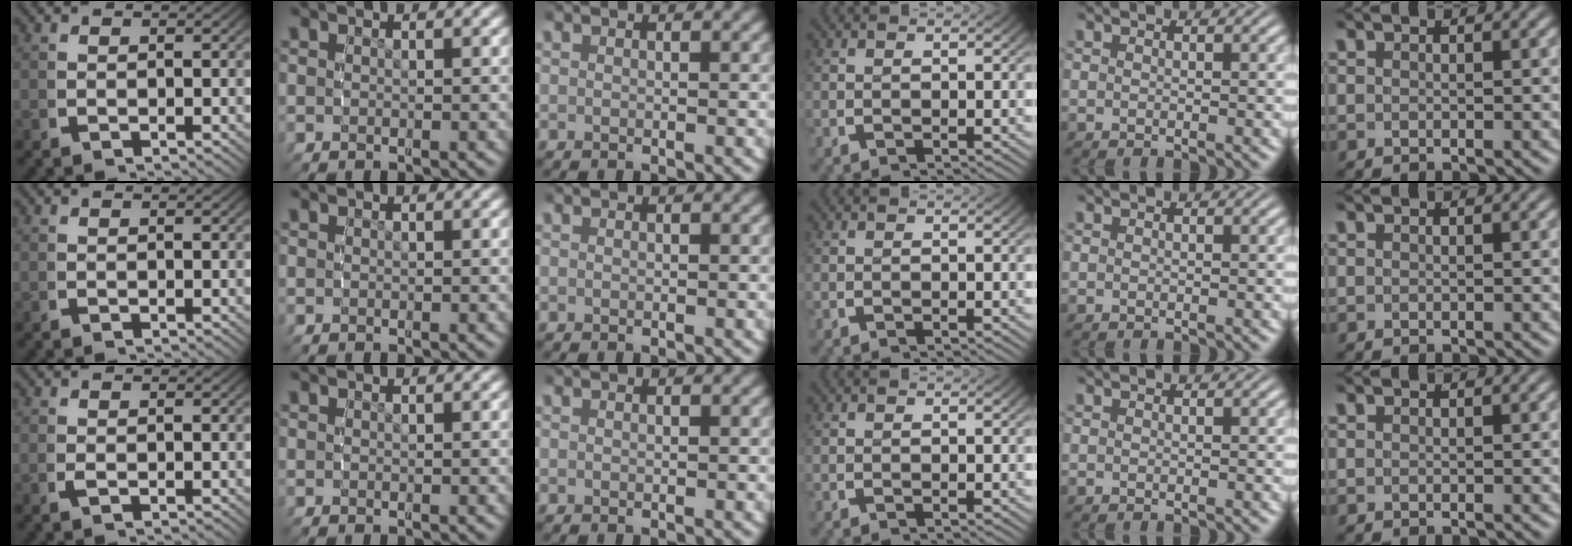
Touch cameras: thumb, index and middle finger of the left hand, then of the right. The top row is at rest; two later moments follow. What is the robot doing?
{"motion": "grasp_and_lifting", "object": "ethernet cable"}